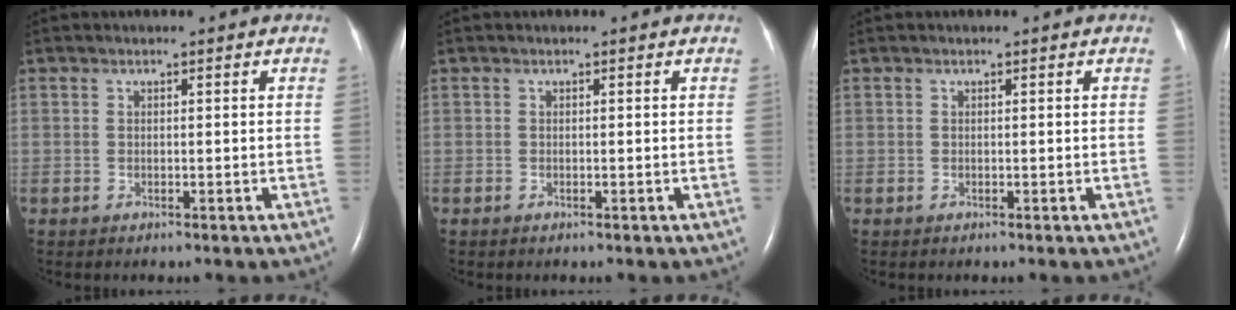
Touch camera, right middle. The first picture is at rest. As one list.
[{"total": 0.0}, {"total": 0.0}]